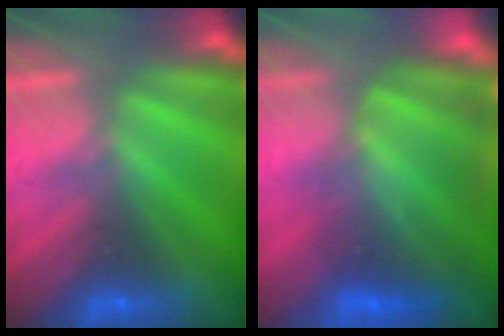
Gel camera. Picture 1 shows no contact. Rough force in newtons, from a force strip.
{"total": 7.2}